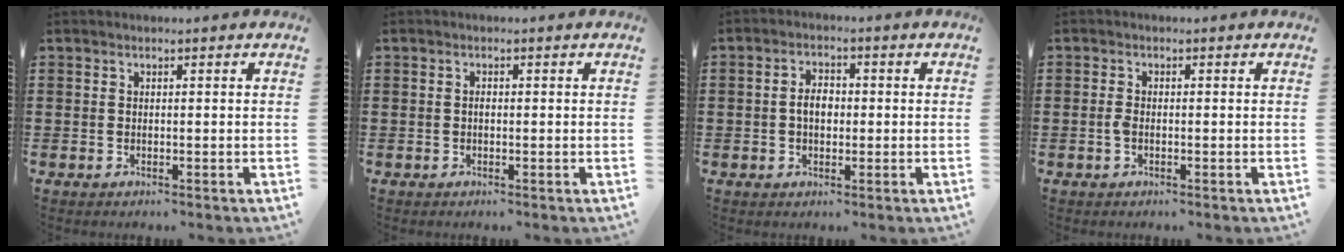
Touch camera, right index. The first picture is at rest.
{"total": 0.7, "force": [-0.2, 0.3, 0.6], "torque": [-0.013, -0.002, -0.003]}
{"total": 3.3, "force": [-0.2, 1.9, 2.6], "torque": [-0.043, 0.003, -0.007]}
{"total": 1.5, "force": [-0.5, 0.7, 1.2], "torque": [-0.032, -0.003, -0.012]}